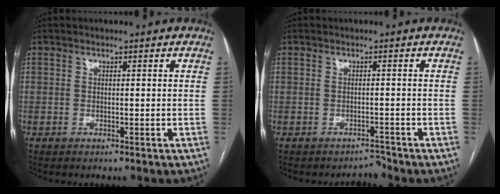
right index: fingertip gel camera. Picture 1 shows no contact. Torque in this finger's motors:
{"motor_torque": [0.04, -0.02, -0.05, -0.01]}